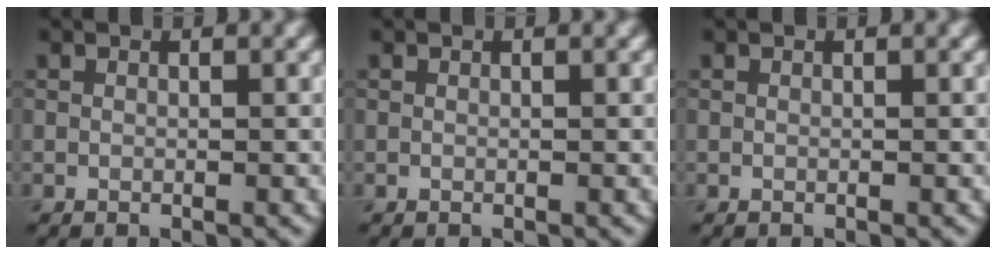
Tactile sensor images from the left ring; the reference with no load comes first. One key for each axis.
{"total": 0.0}
{"total": 0.0}